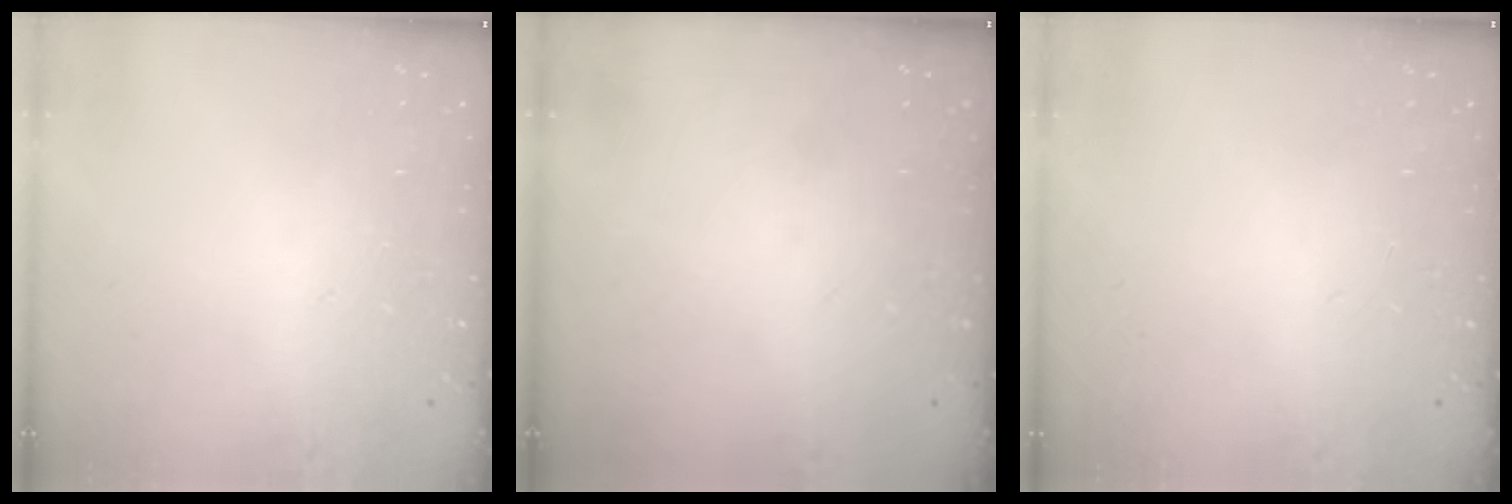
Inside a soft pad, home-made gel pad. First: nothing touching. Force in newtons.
{"total": 0.0}
{"total": 0.0}